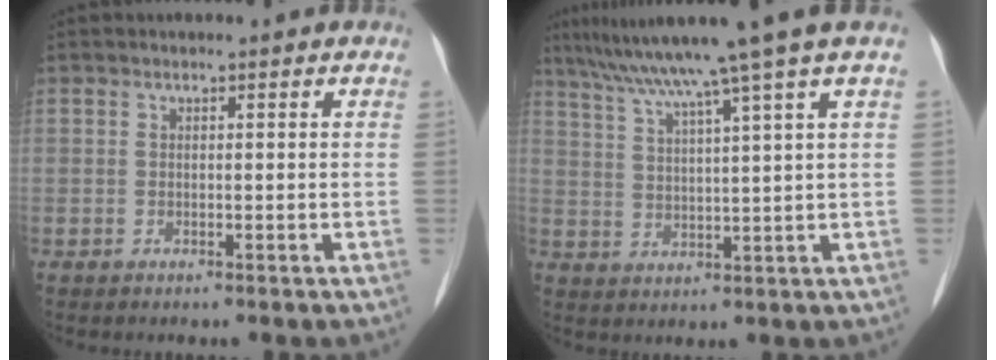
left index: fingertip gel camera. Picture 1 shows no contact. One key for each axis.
{"total": 11.9, "fx": 8.8, "fy": -2.8, "fz": 7.5, "tx": -0.120, "ty": 0.007, "tz": 0.135}